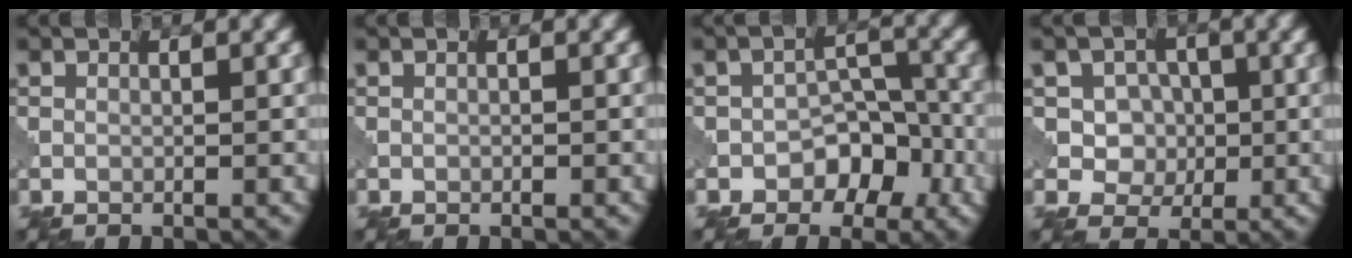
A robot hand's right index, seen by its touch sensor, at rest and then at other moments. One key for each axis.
{"total": 0.0}
{"total": 4.4, "fx": -2.3, "fy": 3.1, "fz": 2.3, "tx": -0.012, "ty": 0.017, "tz": -0.035}
{"total": 4.9, "fx": 0.4, "fy": 4.4, "fz": 2.1, "tx": -0.024, "ty": 0.008, "tz": -0.006}